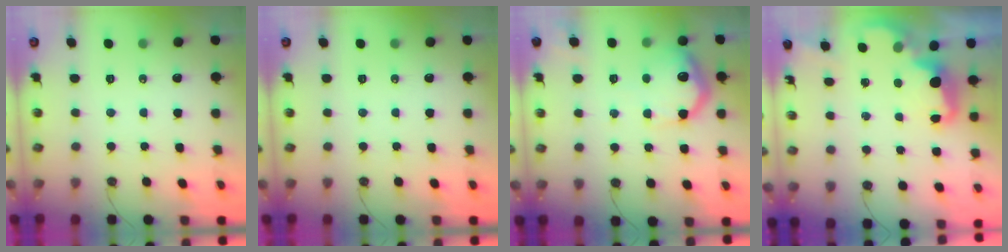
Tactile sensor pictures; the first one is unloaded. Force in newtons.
{"total": 0.0}
{"total": 16.2, "press": 16.2, "slide": 1.2}
{"total": 2.8, "press": 2.7, "slide": 0.6}